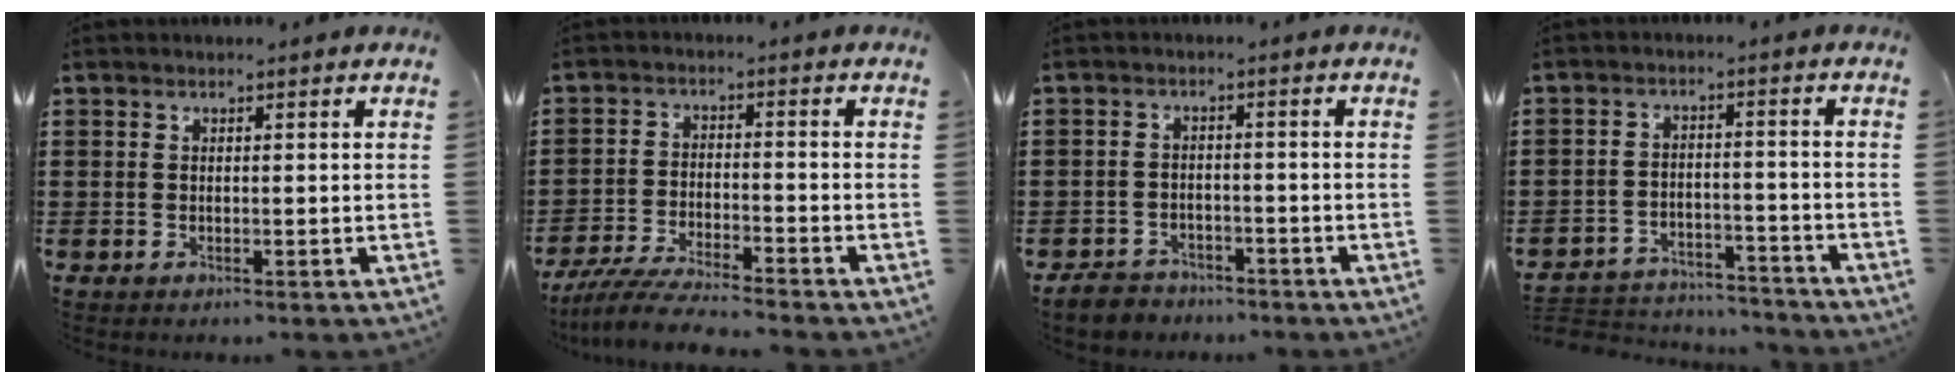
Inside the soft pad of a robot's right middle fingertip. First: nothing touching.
{"total": 5.9, "force": [-5.4, 0.2, 2.2], "torque": [-0.055, -0.014, -0.108]}
{"total": 3.4, "force": [-3.2, 1.1, 0.0], "torque": [-0.007, 0.005, -0.069]}
{"total": 4.3, "force": [-4.2, 1.0, -0.1], "torque": [-0.011, 0.004, -0.092]}